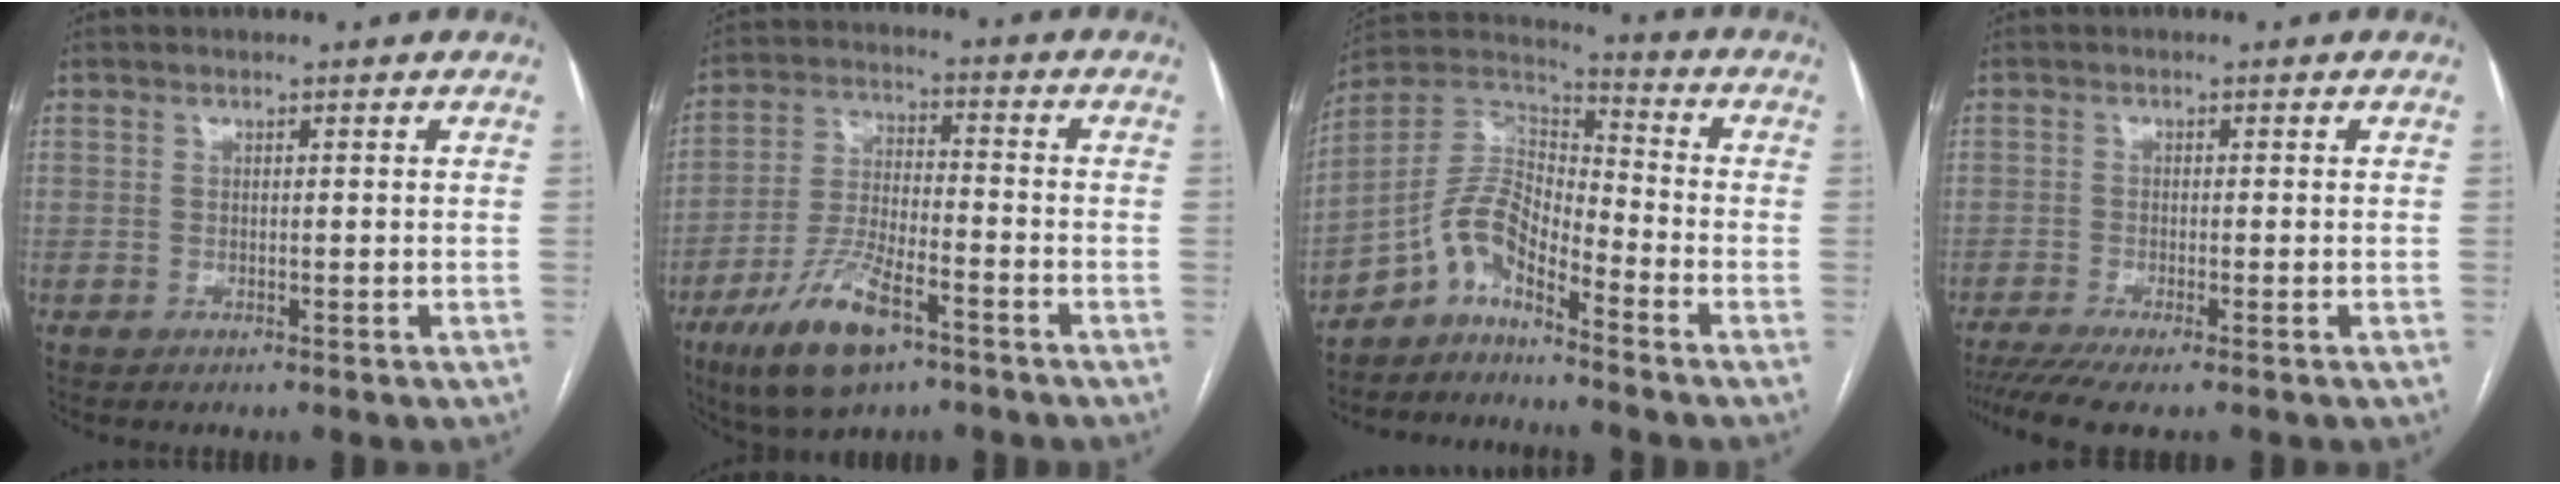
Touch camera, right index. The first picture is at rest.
{"total": 12.7, "force": [-7.4, 4.0, 9.6], "torque": [-0.196, -0.011, -0.128]}
{"total": 8.7, "force": [-6.3, 2.8, 5.3], "torque": [-0.112, 0.030, -0.123]}
{"total": 5.9, "force": [-4.6, 0.0, 3.7], "torque": [-0.057, -0.013, -0.081]}